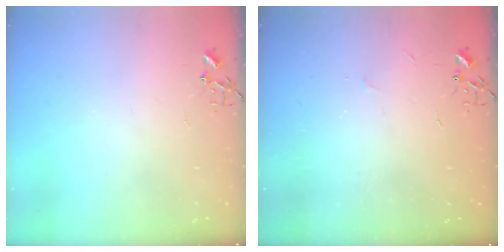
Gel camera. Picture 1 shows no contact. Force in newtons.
{"total": 2.3, "press": 2.3, "slide": 0.3}